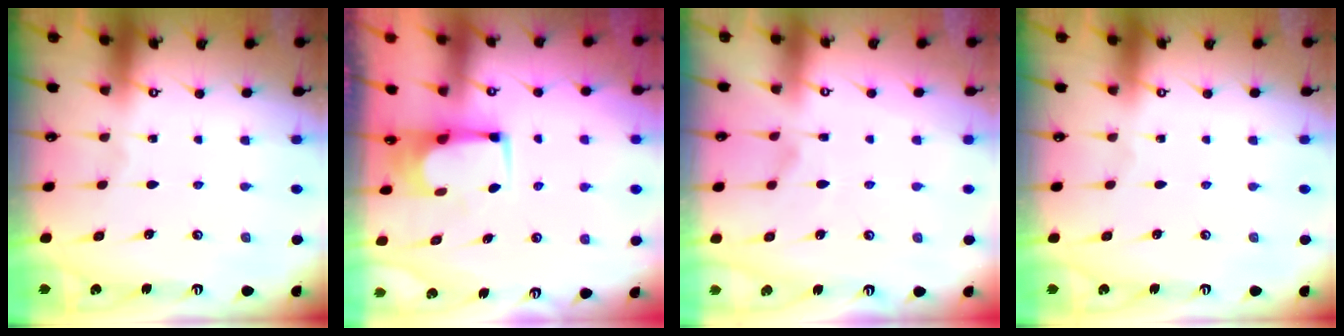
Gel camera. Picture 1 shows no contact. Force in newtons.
{"total": 2.2, "press": 2.2, "slide": 0.1}
{"total": 2.1, "press": 1.6, "slide": 1.3}
{"total": 0.0}